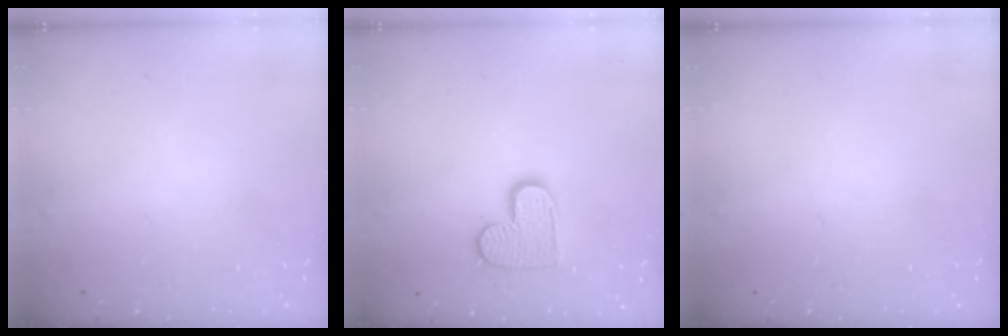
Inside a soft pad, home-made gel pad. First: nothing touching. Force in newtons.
{"total": 9.8, "press": 9.8, "slide": 0.6}
{"total": 0.0}